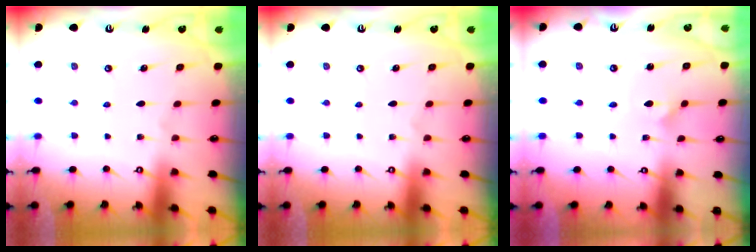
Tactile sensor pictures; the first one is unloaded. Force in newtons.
{"total": 0.0}
{"total": 1.8, "press": 1.8, "slide": 0.1}